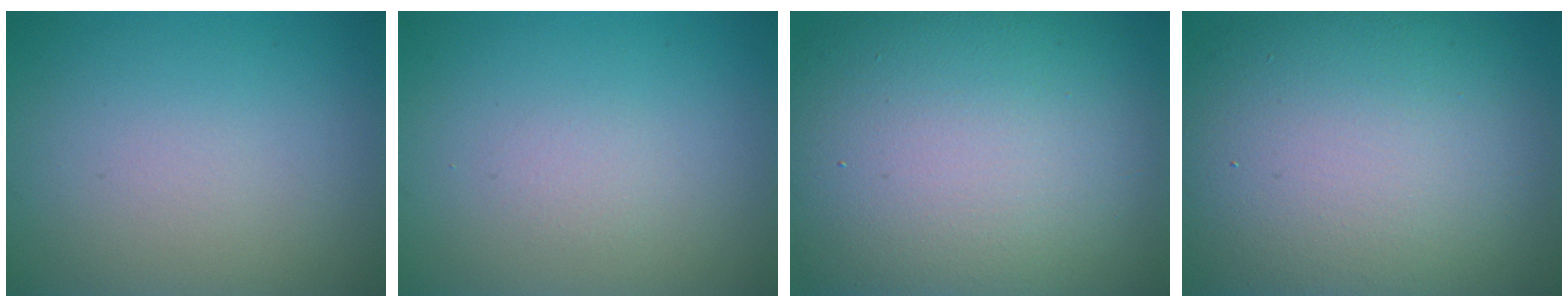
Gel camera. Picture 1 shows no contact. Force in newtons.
{"total": 0.9, "press": 0.9, "slide": 0.1}
{"total": 18.0, "press": 17.9, "slide": 1.3}
{"total": 17.4, "press": 17.4, "slide": 0.9}